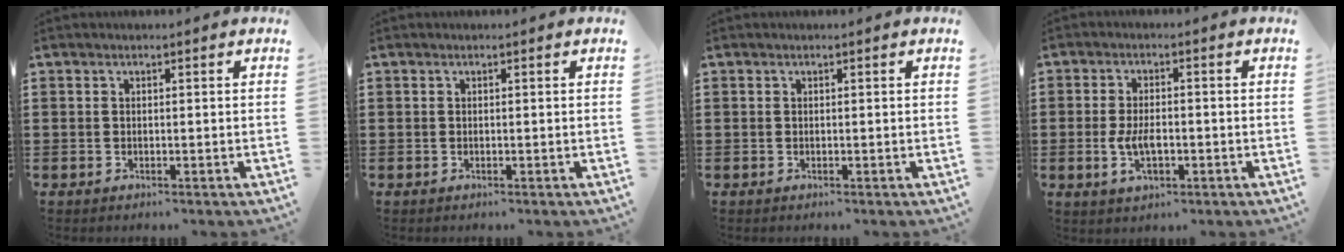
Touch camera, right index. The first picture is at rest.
{"total": 0.0}
{"total": 0.0}
{"total": 4.7, "force": [-0.9, 2.4, 4.0], "torque": [-0.087, -0.001, -0.019]}